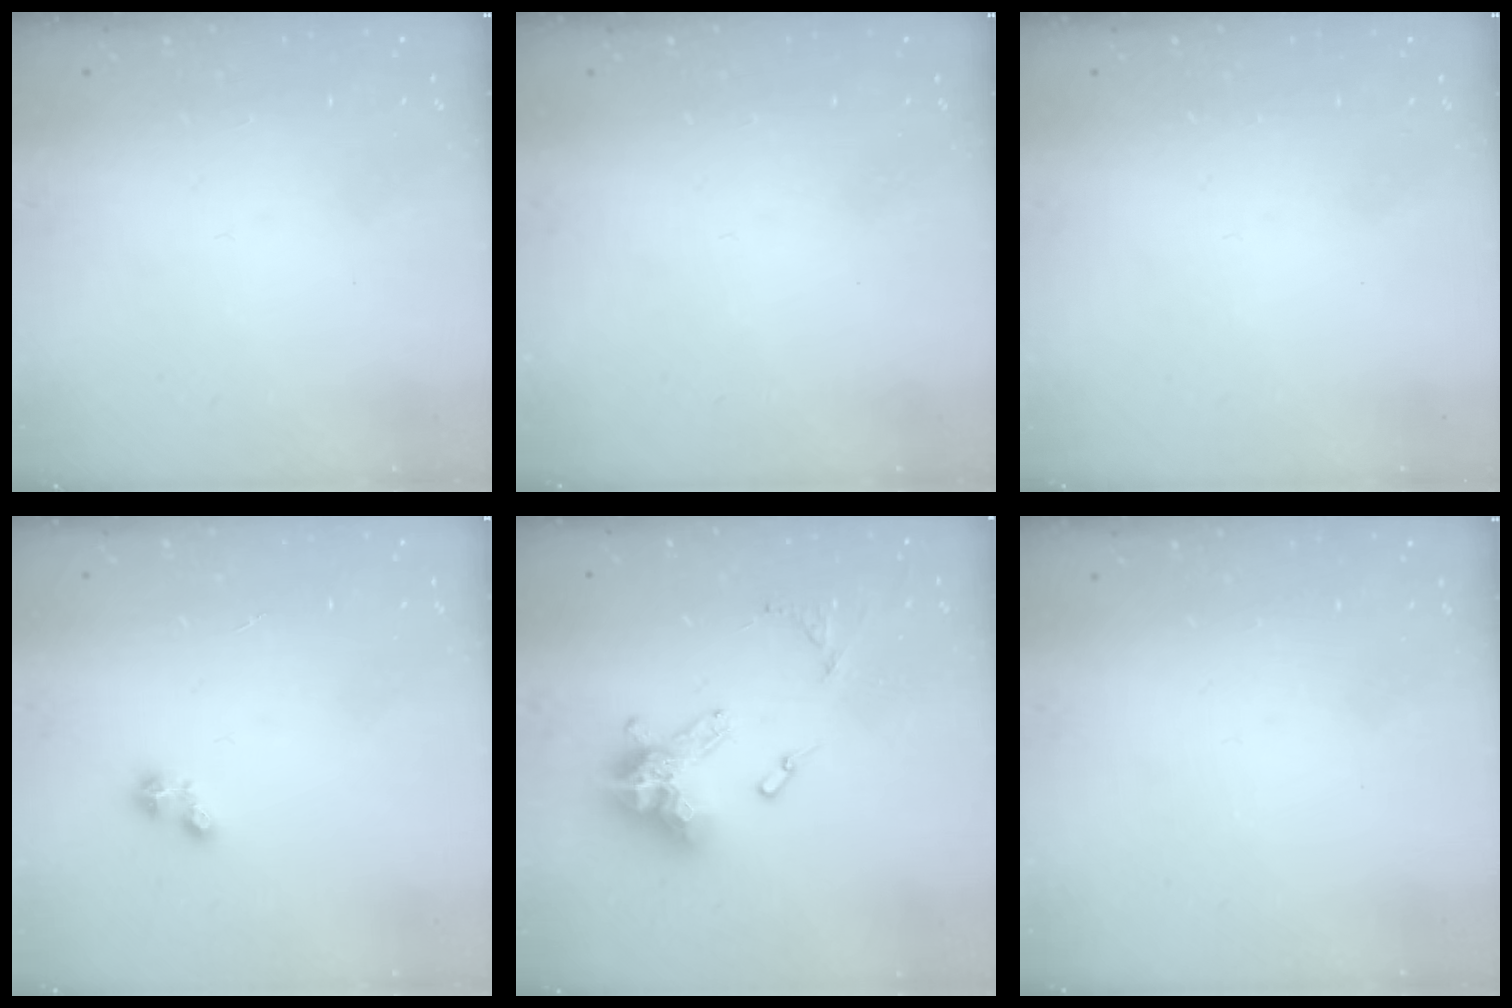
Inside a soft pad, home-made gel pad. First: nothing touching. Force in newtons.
{"total": 0.0}
{"total": 0.0}
{"total": 1.9, "press": 1.8, "slide": 0.2}
{"total": 14.2, "press": 14.1, "slide": 1.3}
{"total": 0.0}